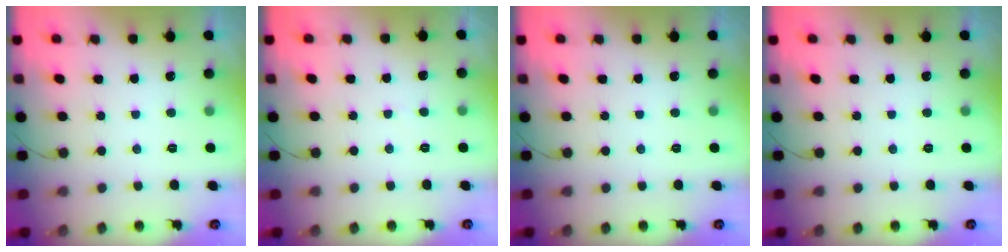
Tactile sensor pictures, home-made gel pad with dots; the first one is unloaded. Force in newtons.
{"total": 2.8, "press": 2.8, "slide": 0.3}
{"total": 0.0}
{"total": 0.0}